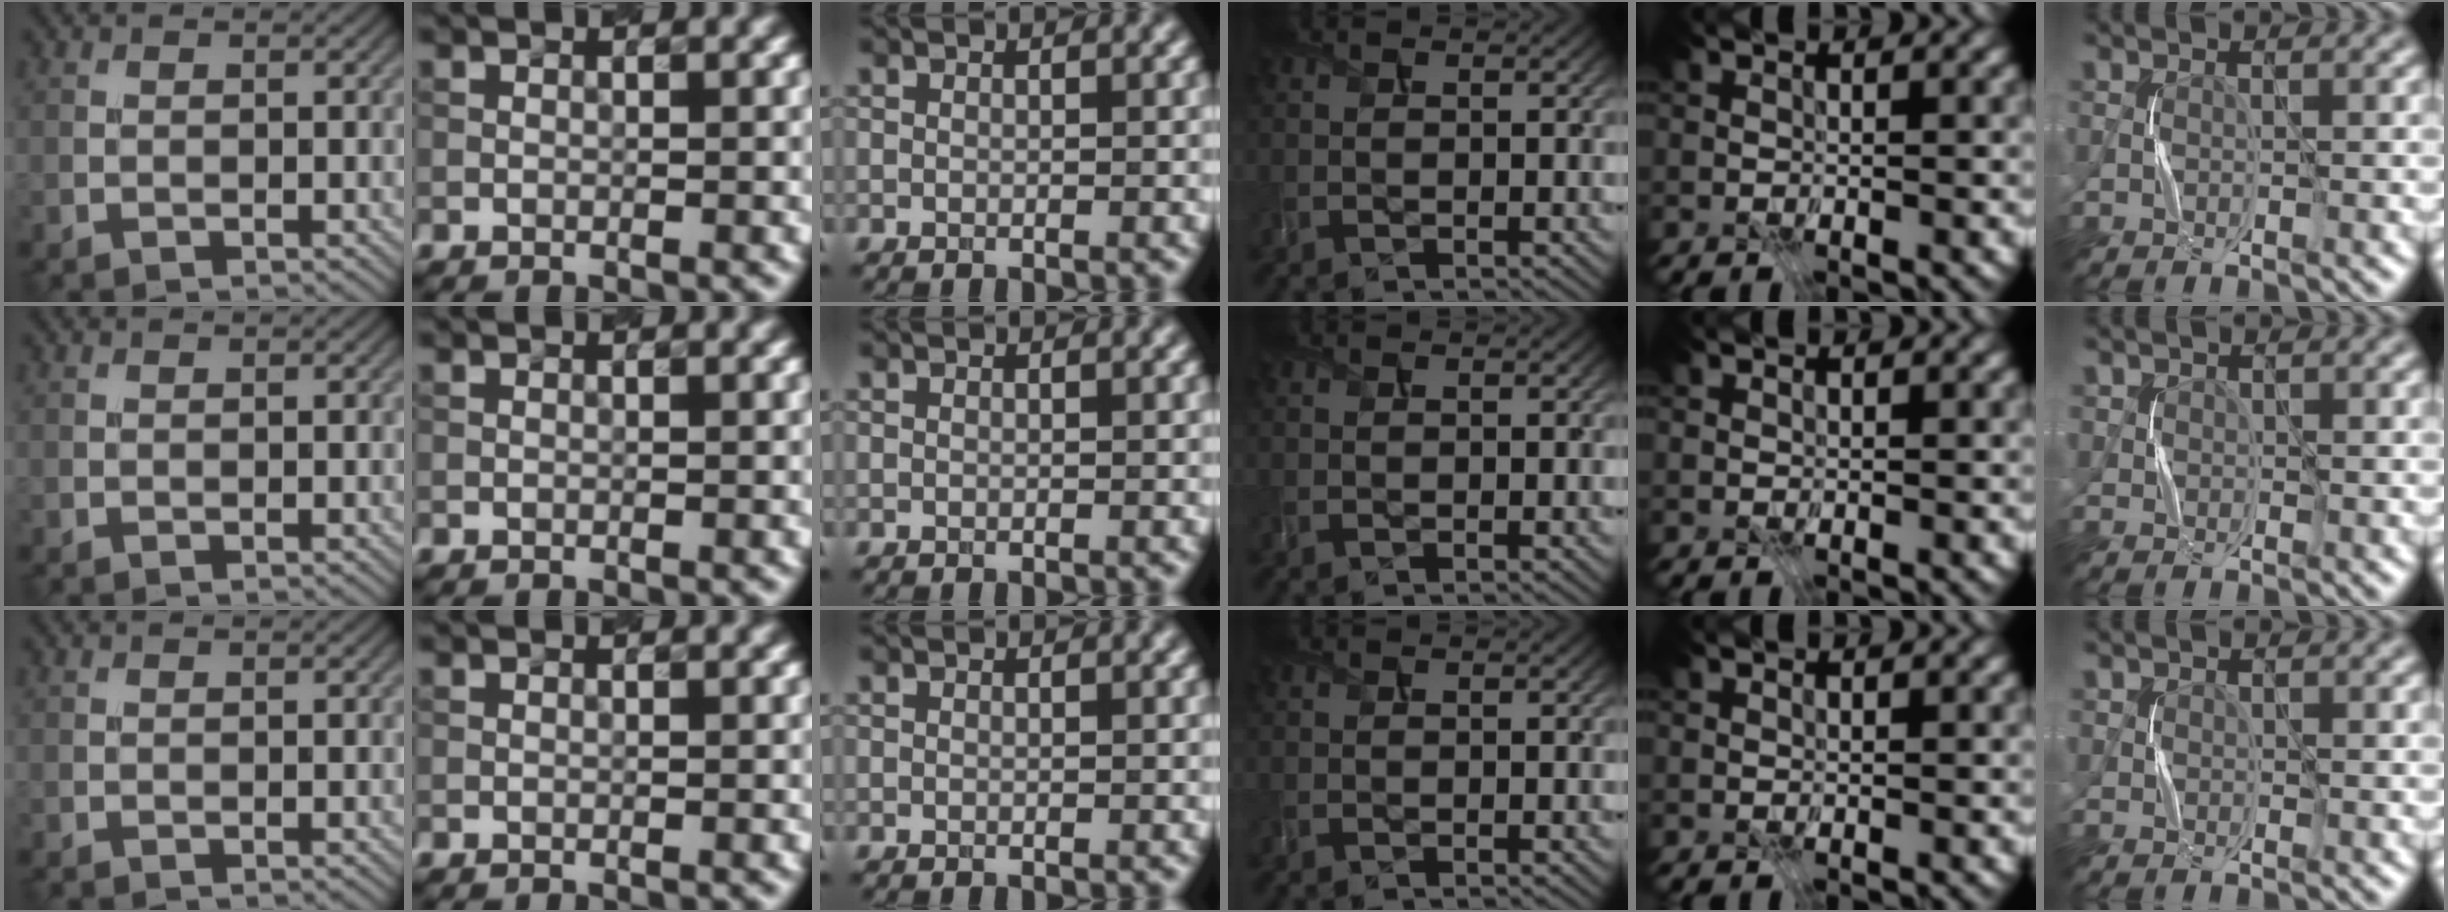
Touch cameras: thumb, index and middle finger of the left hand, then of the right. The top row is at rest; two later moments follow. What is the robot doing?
{"motion": "press", "object": "stapler"}